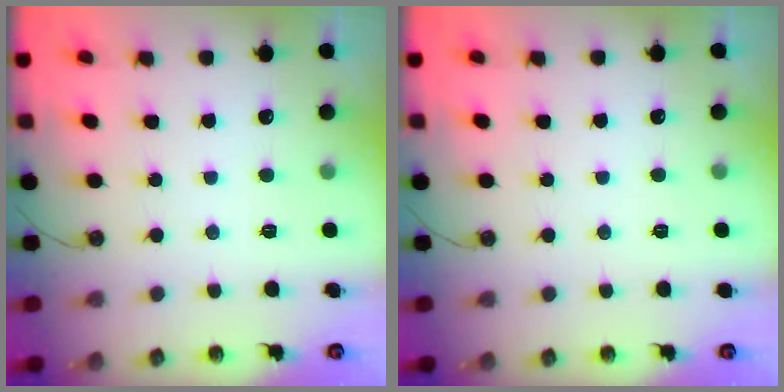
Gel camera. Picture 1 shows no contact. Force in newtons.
{"total": 2.1, "press": 1.5, "slide": 1.5}